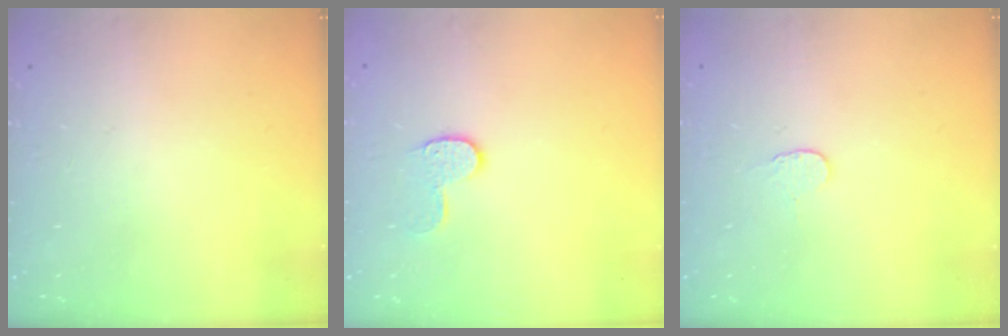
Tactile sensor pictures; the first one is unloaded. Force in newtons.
{"total": 6.9, "press": 6.9, "slide": 0.1}
{"total": 3.4, "press": 3.4, "slide": 0.3}